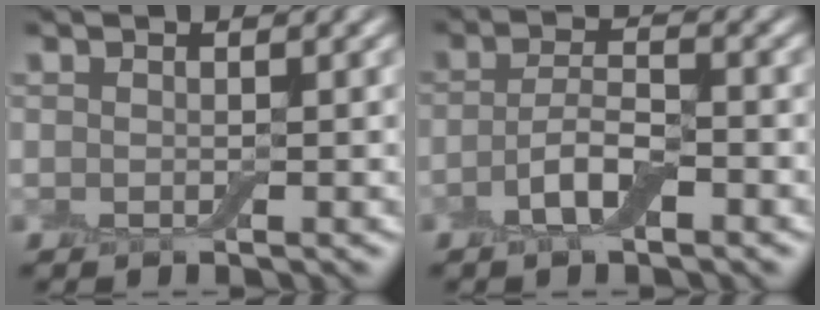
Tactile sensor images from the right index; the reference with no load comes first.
{"total": 3.4, "force": [-1.4, 1.2, 2.8], "torque": [-0.060, 0.004, -0.033]}